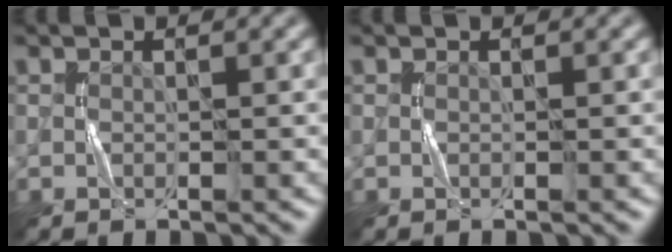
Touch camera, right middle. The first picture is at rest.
{"total": 0.0}